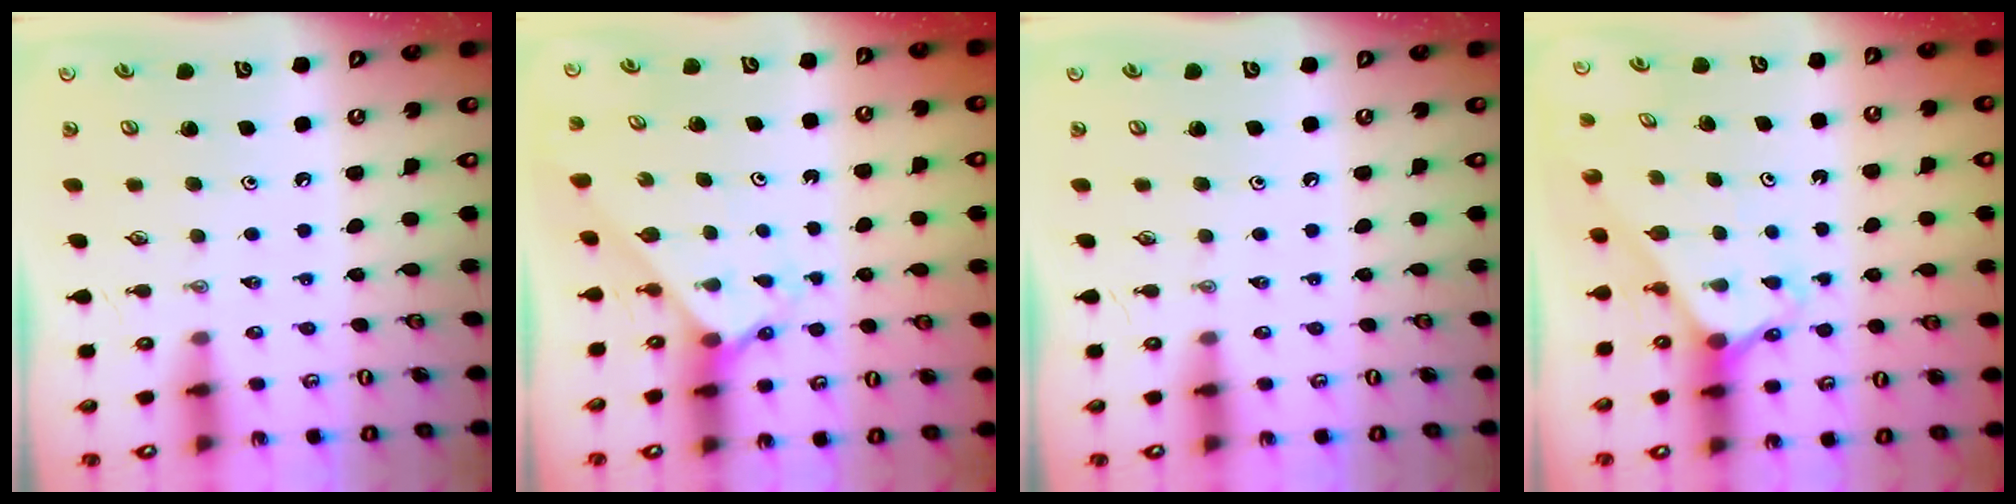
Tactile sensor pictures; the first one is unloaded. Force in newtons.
{"total": 2.3, "press": 2.3, "slide": 0.2}
{"total": 0.0}
{"total": 2.4, "press": 2.4, "slide": 0.3}